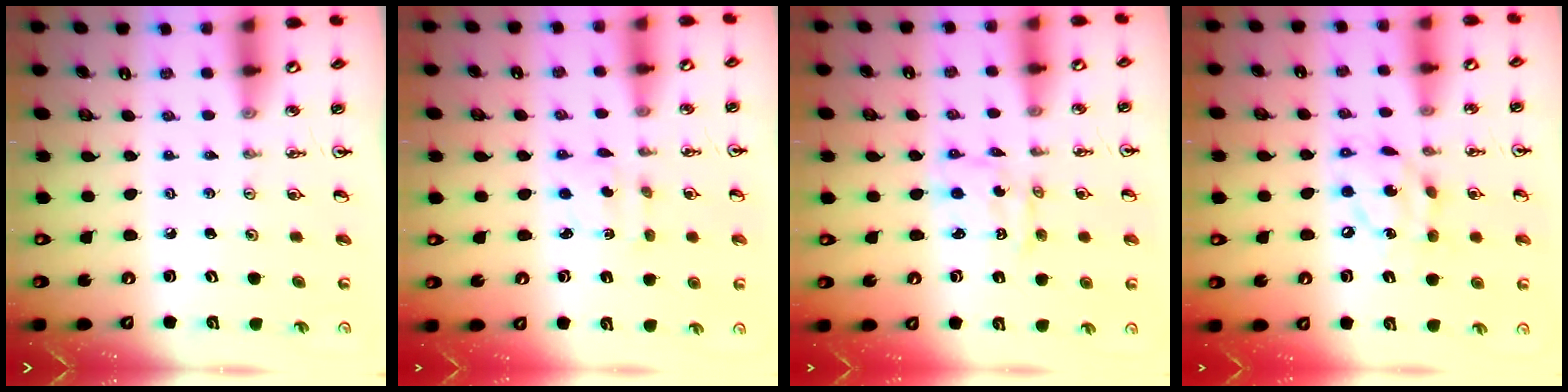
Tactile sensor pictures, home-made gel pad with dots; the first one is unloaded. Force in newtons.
{"total": 2.1, "press": 2.0, "slide": 0.7}
{"total": 2.1, "press": 2.1, "slide": 0.1}
{"total": 11.8, "press": 11.8, "slide": 0.9}